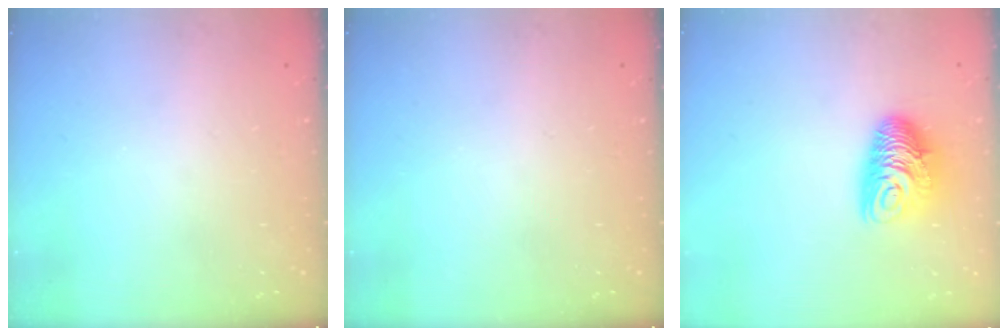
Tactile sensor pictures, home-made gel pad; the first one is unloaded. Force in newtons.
{"total": 0.0}
{"total": 10.2, "press": 10.2, "slide": 0.6}